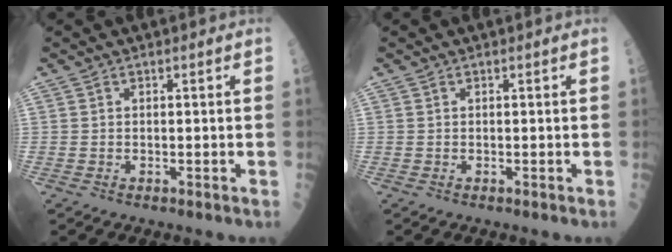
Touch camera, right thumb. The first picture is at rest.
{"total": 0.0}